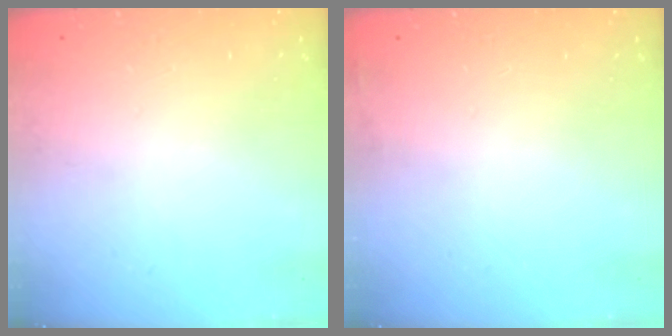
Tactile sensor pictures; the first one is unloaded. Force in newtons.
{"total": 2.9, "press": 2.4, "slide": 1.6}